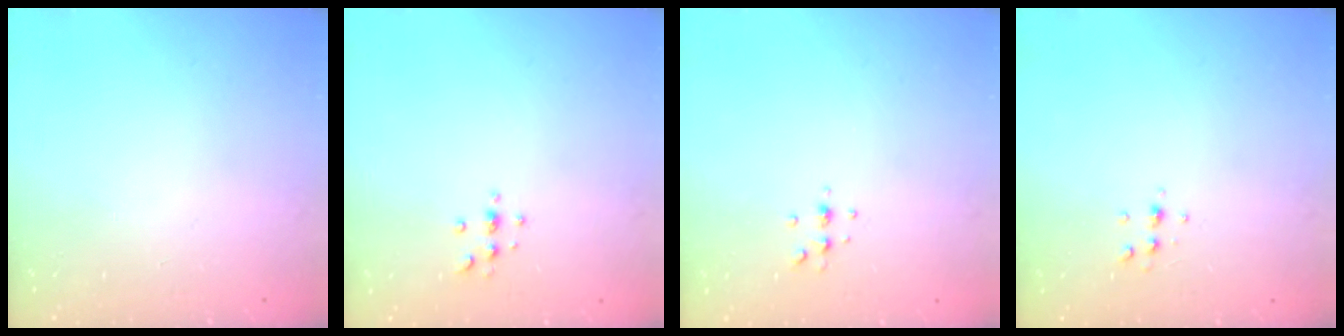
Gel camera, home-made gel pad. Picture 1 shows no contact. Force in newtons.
{"total": 2.9, "press": 2.9, "slide": 0.4}
{"total": 4.4, "press": 4.3, "slide": 0.6}
{"total": 4.7, "press": 4.4, "slide": 1.6}